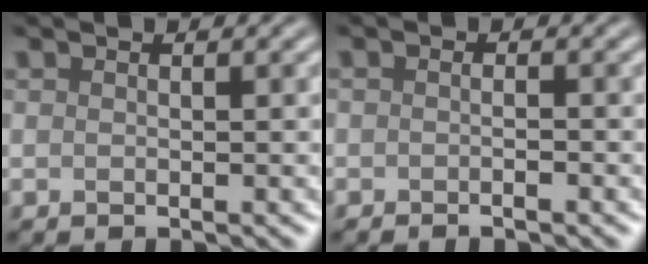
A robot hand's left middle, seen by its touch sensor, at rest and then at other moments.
{"total": 0.9, "force": [-0.7, 0.2, 0.6], "torque": [-0.008, -0.003, -0.010]}